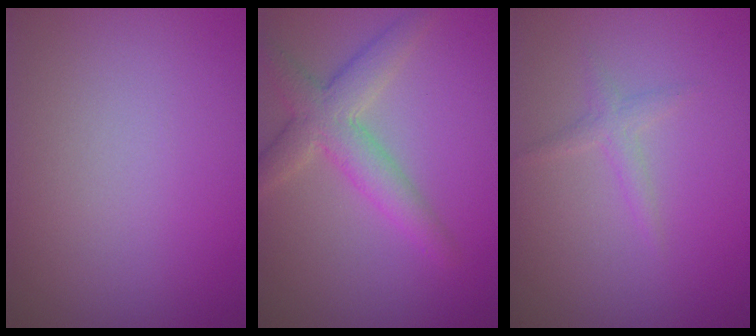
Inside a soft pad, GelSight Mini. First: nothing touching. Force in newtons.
{"total": 4.1, "press": 4.1, "slide": 0.2}
{"total": 1.3, "press": 1.3, "slide": 0.1}